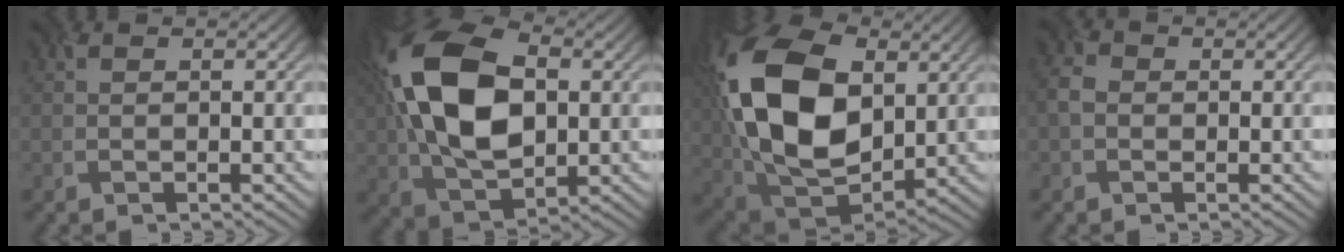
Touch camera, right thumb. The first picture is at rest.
{"total": 15.2, "force": [2.0, 9.4, 11.8], "torque": [-0.254, 0.010, 0.034]}
{"total": 18.5, "force": [3.4, 11.9, 13.7], "torque": [-0.313, 0.004, 0.067]}
{"total": 2.0, "force": [-0.4, 1.7, 0.9], "torque": [-0.022, 0.003, -0.017]}